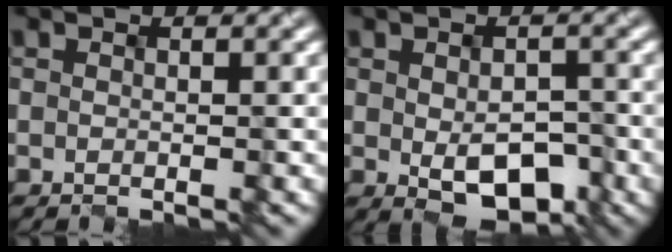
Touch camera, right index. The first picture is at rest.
{"total": 4.8, "force": [-1.7, 2.7, 3.6], "torque": [-0.060, -0.016, -0.012]}